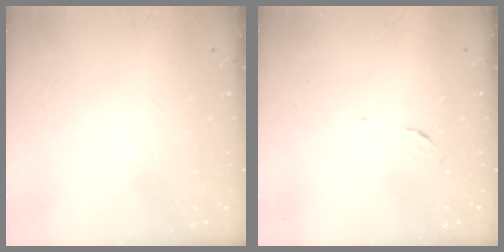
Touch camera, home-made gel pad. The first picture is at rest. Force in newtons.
{"total": 3.7, "press": 3.6, "slide": 0.5}